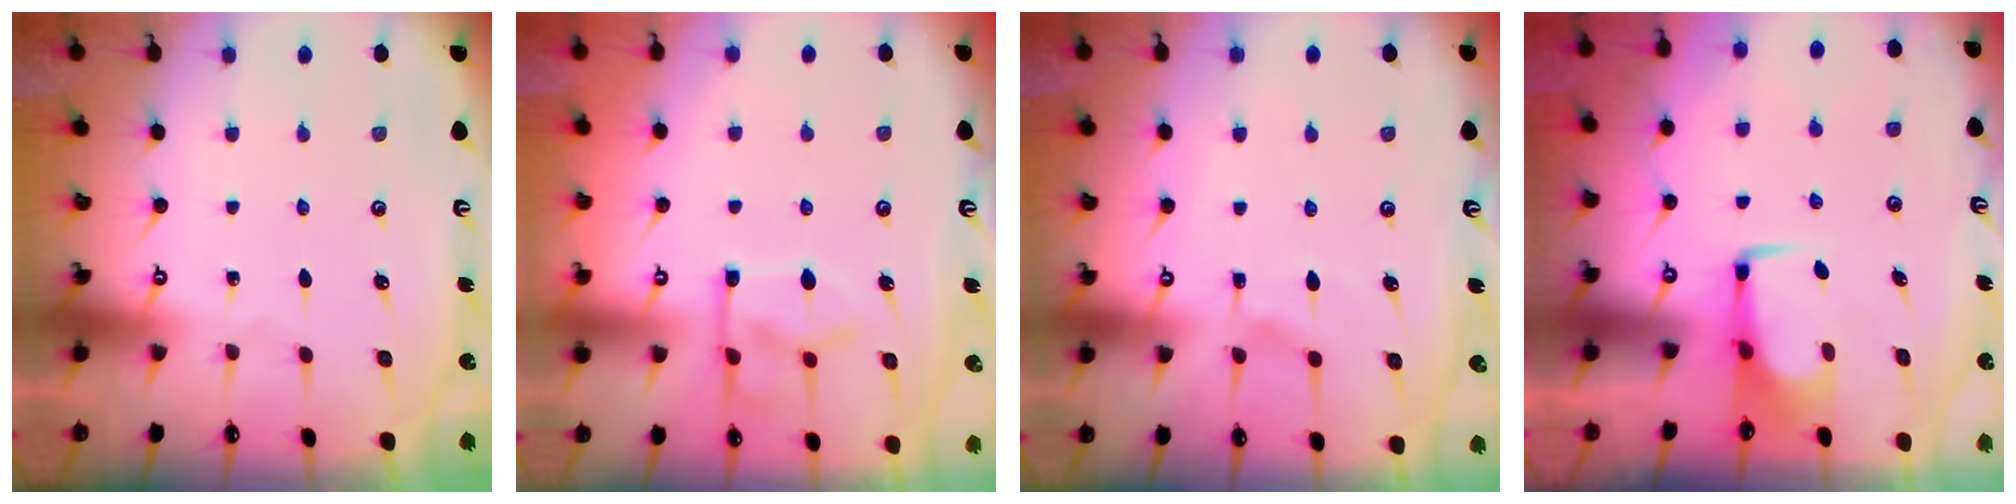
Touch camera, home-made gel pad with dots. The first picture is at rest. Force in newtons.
{"total": 11.7, "press": 11.6, "slide": 0.9}
{"total": 5.4, "press": 5.4, "slide": 0.5}
{"total": 1.6, "press": 1.4, "slide": 0.7}